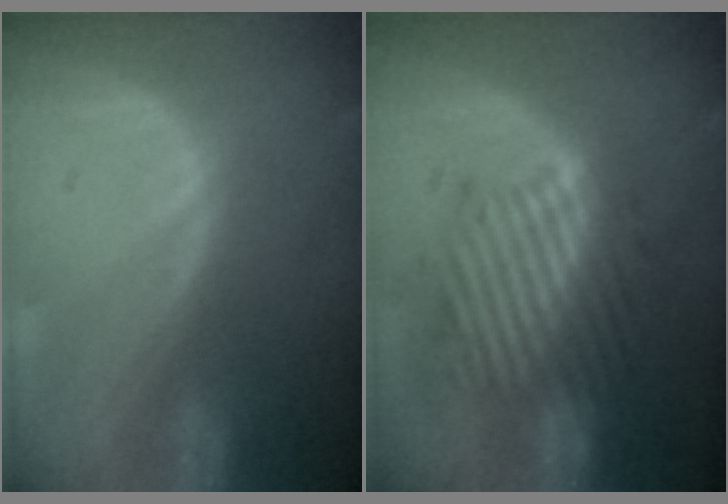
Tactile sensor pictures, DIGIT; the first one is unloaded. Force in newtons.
{"total": 9.3, "press": 9.3, "slide": 0.9}